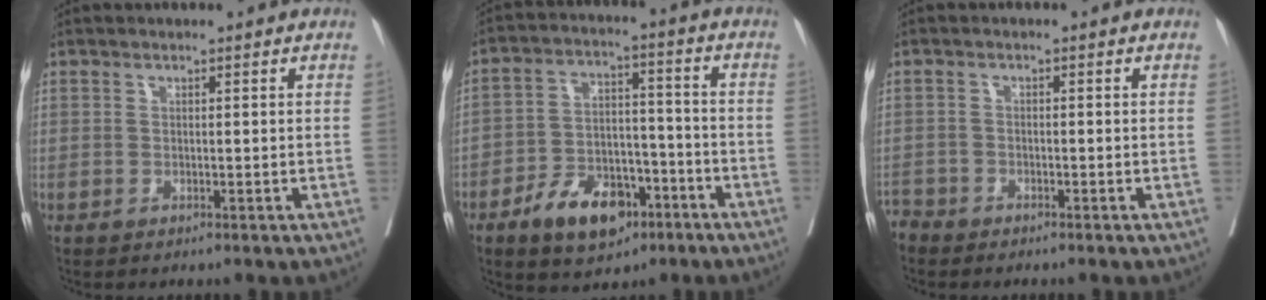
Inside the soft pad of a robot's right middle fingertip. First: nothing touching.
{"total": 11.1, "force": [-6.6, 6.0, 6.7], "torque": [-0.109, 0.013, -0.108]}
{"total": 2.0, "force": [-1.9, 0.4, -0.6], "torque": [0.015, -0.003, -0.040]}